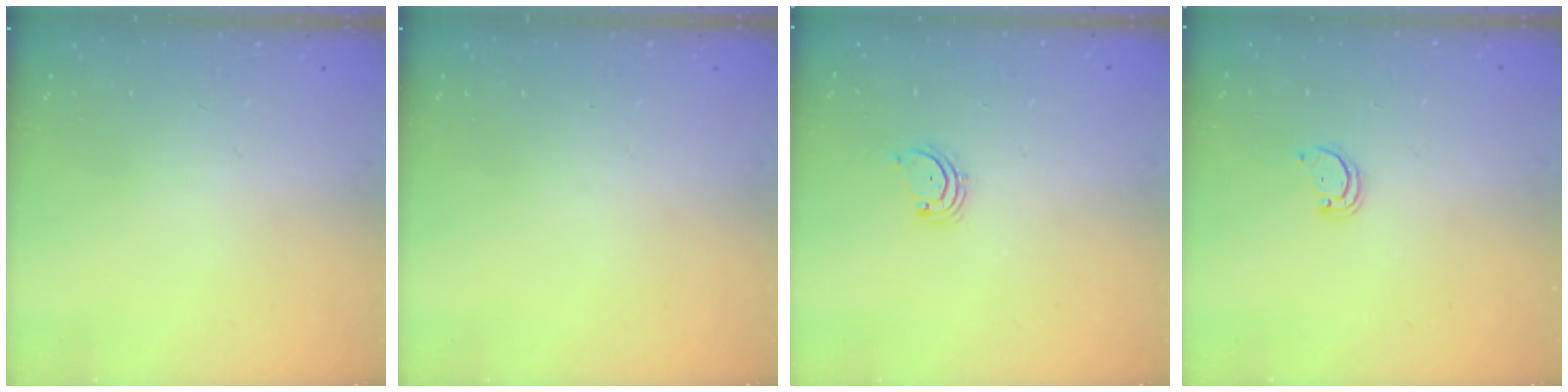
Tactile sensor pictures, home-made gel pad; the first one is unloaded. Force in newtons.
{"total": 0.0}
{"total": 1.7, "press": 1.6, "slide": 0.2}
{"total": 1.6, "press": 1.6, "slide": 0.1}